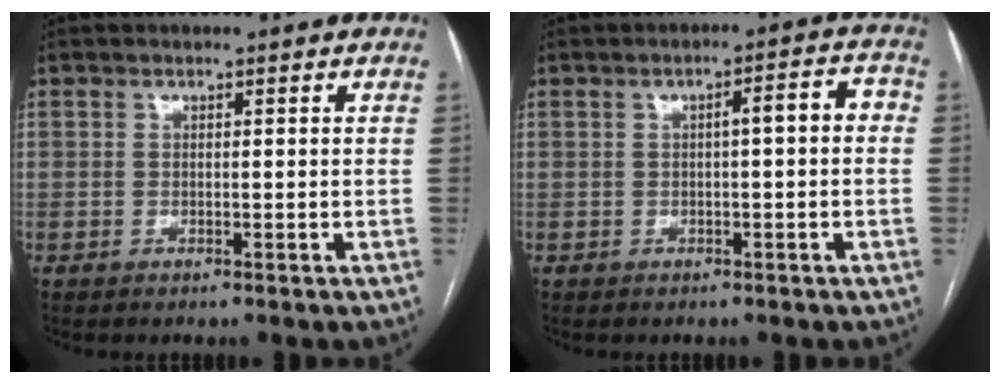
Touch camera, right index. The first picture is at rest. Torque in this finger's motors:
{"motor_torque": [0.28, 0.08, 0.09, 0.04]}